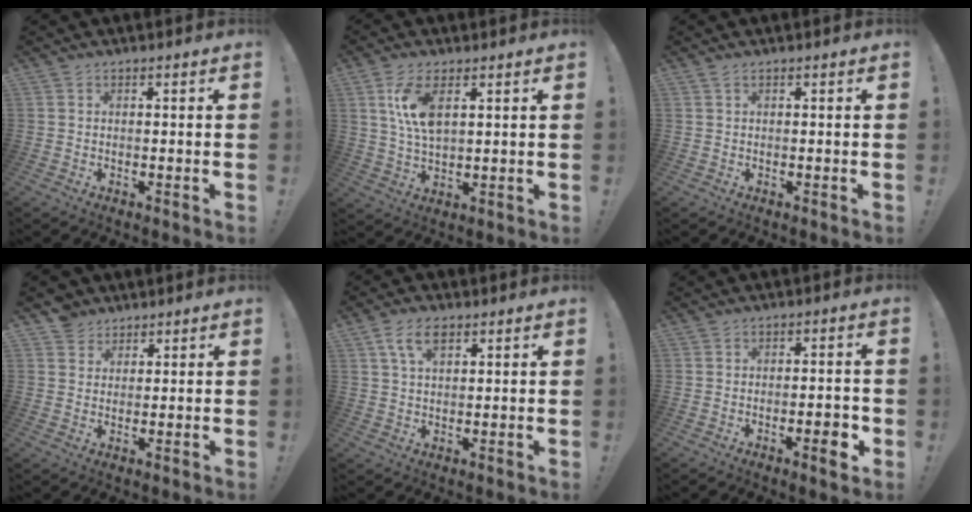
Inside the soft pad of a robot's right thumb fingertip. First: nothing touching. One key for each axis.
{"total": 8.9, "fx": 3.3, "fy": 3.8, "fz": 7.4, "tx": -0.144, "ty": -0.009, "tz": 0.056}
{"total": 0.8, "fx": 0.4, "fy": 0.1, "fz": 0.7, "tx": -0.016, "ty": 0.001, "tz": 0.008}
{"total": 4.7, "fx": 3.4, "fy": 3.2, "fz": 0.0, "tx": -0.001, "ty": -0.015, "tz": 0.066}
{"total": 7.0, "fx": 3.4, "fy": 3.7, "fz": 4.8, "tx": -0.085, "ty": -0.001, "tz": 0.065}
{"total": 4.7, "fx": -1.7, "fy": 1.3, "fz": 4.2, "tx": -0.045, "ty": 0.001, "tz": -0.029}